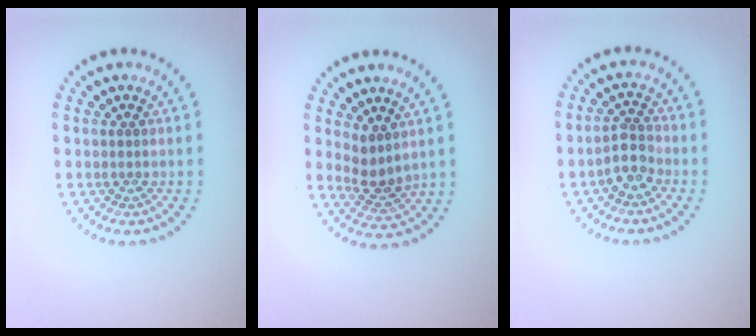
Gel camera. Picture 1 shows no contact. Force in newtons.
{"total": 2.6, "press": 2.0, "slide": 1.5}
{"total": 2.5, "press": 2.2, "slide": 1.1}